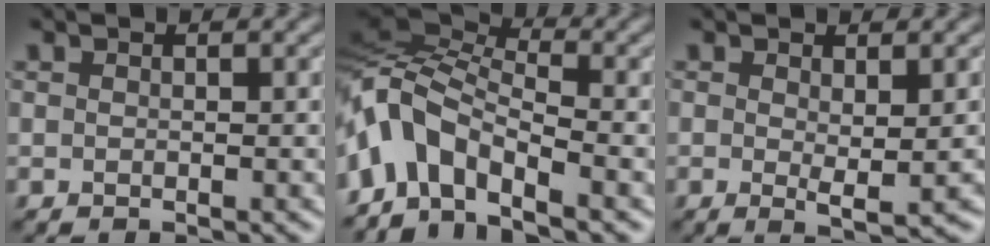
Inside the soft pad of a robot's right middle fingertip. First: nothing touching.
{"total": 7.5, "force": [-3.4, 3.8, 5.4], "torque": [-0.104, 0.023, -0.084]}
{"total": 2.0, "force": [0.2, 0.2, 2.0], "torque": [-0.034, -0.004, 0.009]}